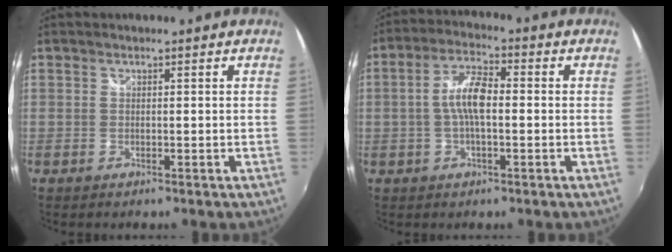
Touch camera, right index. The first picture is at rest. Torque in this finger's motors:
{"motor_torque": [1.23, -0.21, 0.52, 0.15]}